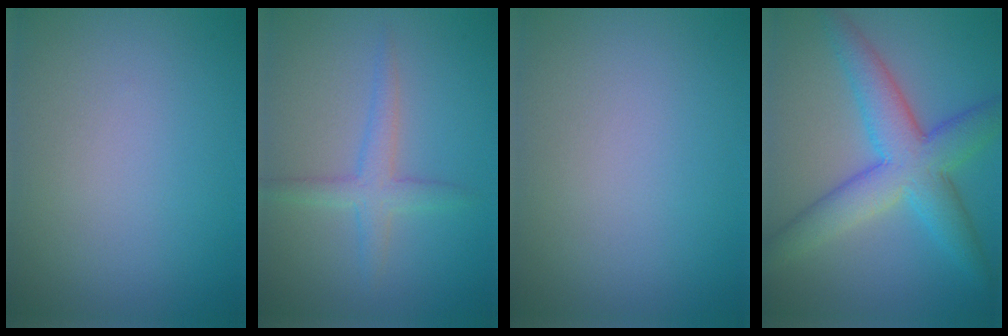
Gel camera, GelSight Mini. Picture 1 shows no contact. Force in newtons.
{"total": 2.7, "press": 2.7, "slide": 0.1}
{"total": 0.0}
{"total": 7.2, "press": 7.2, "slide": 0.0}